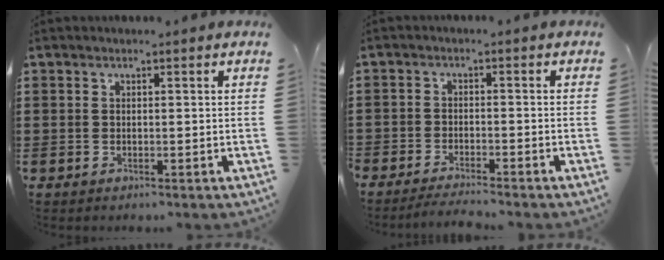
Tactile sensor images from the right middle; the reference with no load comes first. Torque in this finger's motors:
{"motor_torque": [1.31, -0.83, 0.42, 0.06]}